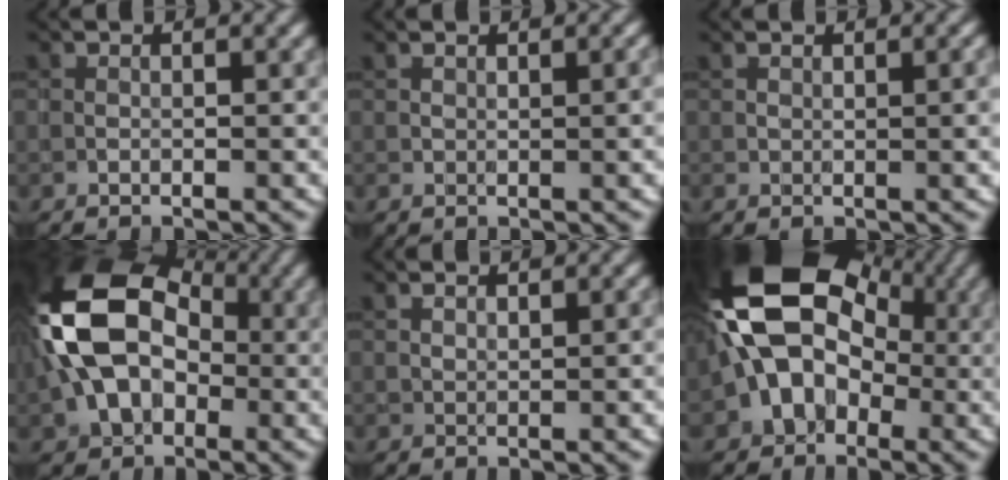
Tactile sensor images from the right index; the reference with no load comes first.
{"total": 2.2, "force": [0.7, 0.9, 1.9], "torque": [-0.024, -0.001, 0.016]}
{"total": 2.6, "force": [0.7, 1.1, 2.2], "torque": [-0.028, -0.002, 0.016]}
{"total": 13.6, "force": [-0.1, 9.1, 10.1], "torque": [-0.213, 0.011, -0.022]}
{"total": 1.6, "force": [1.1, 0.4, 1.1], "torque": [-0.022, 0.004, 0.024]}
{"total": 13.4, "force": [0.2, 9.6, 9.3], "torque": [-0.112, 0.022, -0.030]}